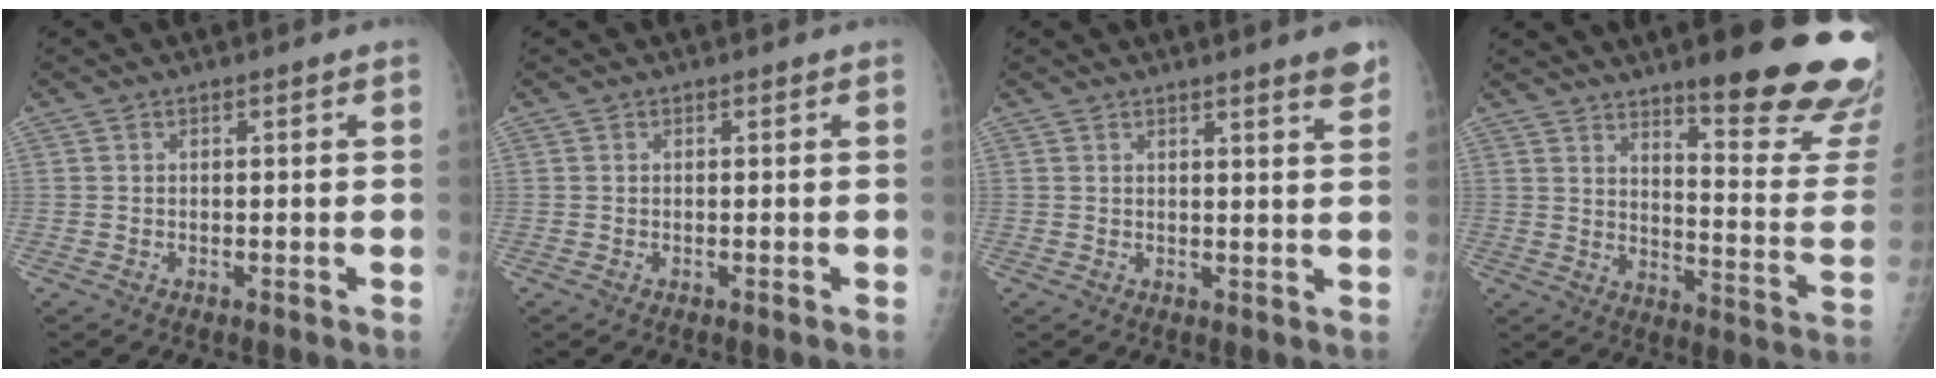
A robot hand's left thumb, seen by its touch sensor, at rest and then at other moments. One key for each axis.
{"total": 0.0}
{"total": 3.8, "fx": 2.7, "fy": 0.0, "fz": 2.7, "tx": -0.032, "ty": -0.018, "tz": 0.036}
{"total": 22.1, "fx": 15.2, "fy": 3.9, "fz": 15.5, "tx": -0.174, "ty": -0.109, "tz": 0.207}